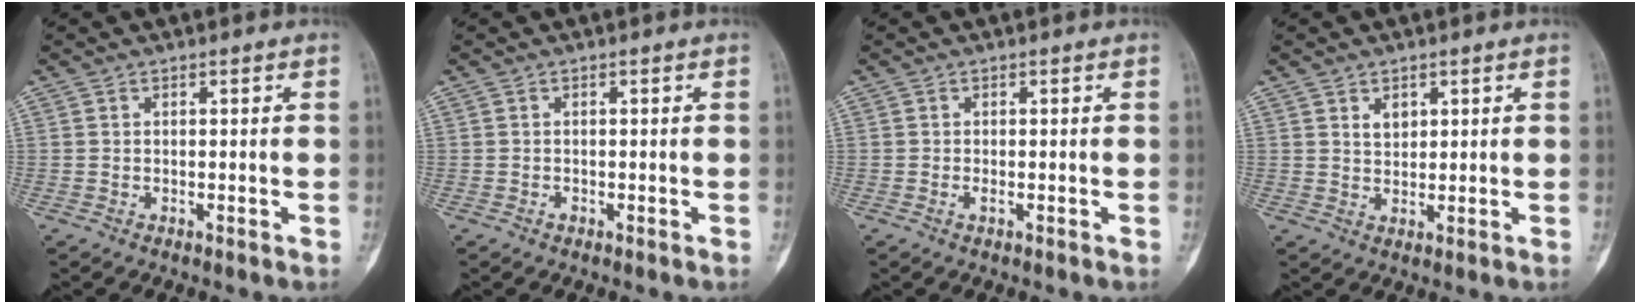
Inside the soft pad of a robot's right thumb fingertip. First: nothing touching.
{"total": 0.6, "force": [-0.3, 0.5, 0.3], "torque": [-0.005, 0.002, -0.006]}
{"total": 0.7, "force": [-0.2, 0.3, 0.7], "torque": [-0.014, -0.002, -0.003]}
{"total": 2.7, "force": [1.3, 1.8, 1.4], "torque": [-0.013, -0.010, 0.026]}